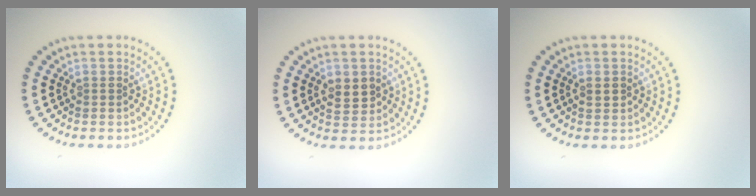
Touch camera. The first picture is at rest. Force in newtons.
{"total": 2.3, "press": 2.2, "slide": 0.3}
{"total": 0.7, "press": 0.6, "slide": 0.2}